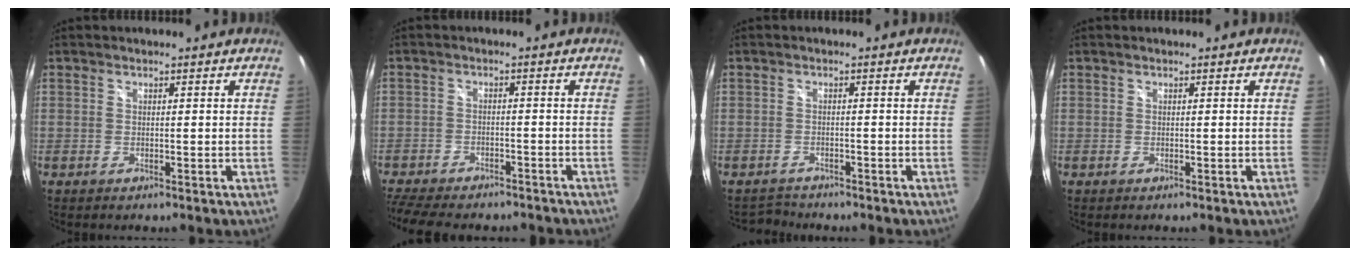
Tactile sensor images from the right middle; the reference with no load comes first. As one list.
[{"total": 11.8, "force": [-9.9, 4.5, 4.5], "torque": [-0.123, -0.007, -0.156]}, {"total": 2.4, "force": [-2.3, 0.7, -0.3], "torque": [-0.002, 0.000, -0.044]}, {"total": 0.0}]